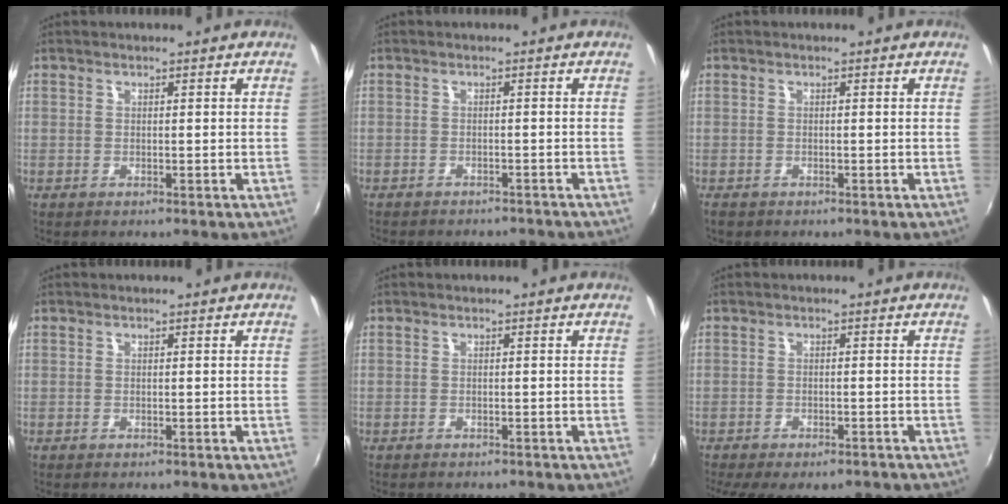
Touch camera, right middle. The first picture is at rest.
{"total": 6.5, "force": [-5.9, 1.9, 2.1], "torque": [-0.052, -0.012, -0.079]}
{"total": 1.3, "force": [-1.0, 0.7, 0.5], "torque": [-0.014, -0.002, -0.016]}
{"total": 0.8, "force": [-0.7, 0.2, 0.3], "torque": [-0.006, -0.001, -0.010]}
{"total": 2.5, "force": [-2.3, 0.6, 0.8], "torque": [-0.021, -0.009, -0.032]}
{"total": 10.3, "force": [-8.5, 2.9, 5.0], "torque": [-0.108, -0.029, -0.120]}